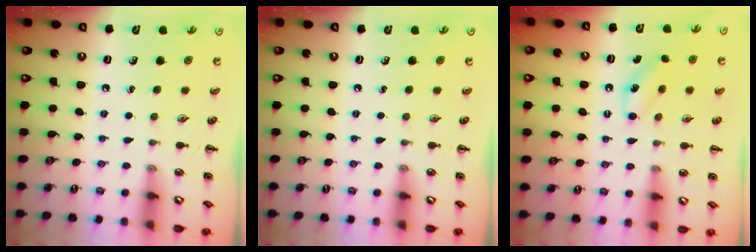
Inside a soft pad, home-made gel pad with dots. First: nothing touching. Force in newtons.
{"total": 0.0}
{"total": 6.5, "press": 6.2, "slide": 1.9}